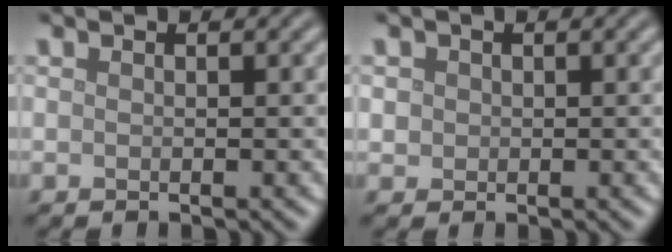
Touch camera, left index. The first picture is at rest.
{"total": 1.1, "force": [0.2, 1.0, 0.2], "torque": [0.004, -0.002, 0.004]}